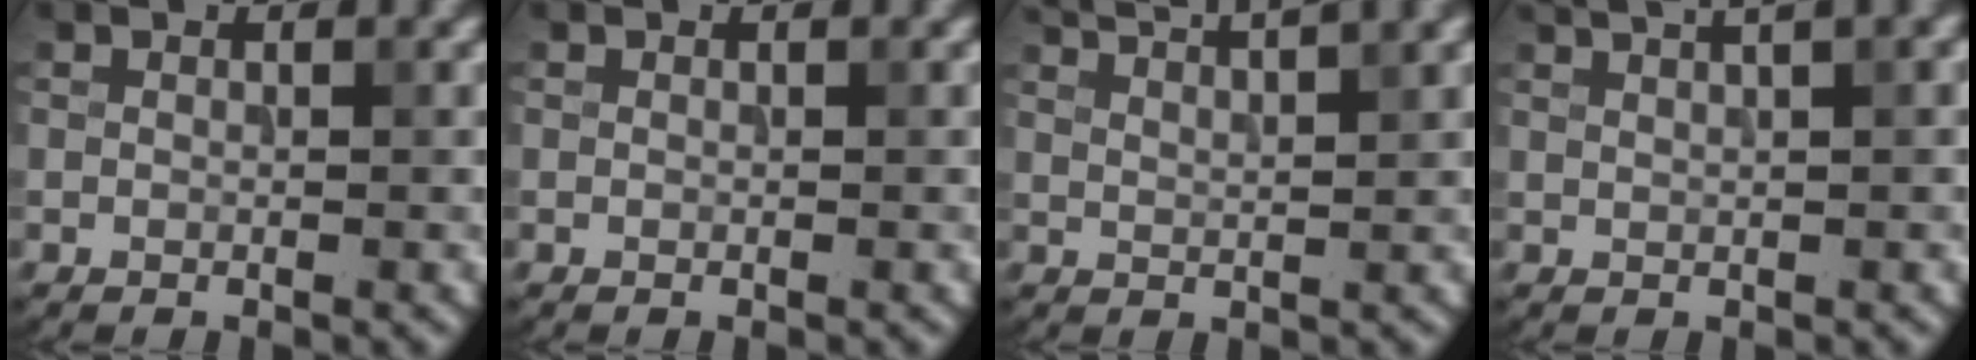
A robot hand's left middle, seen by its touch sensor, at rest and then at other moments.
{"total": 0.0}
{"total": 6.6, "force": [5.2, 1.1, 3.8], "torque": [-0.044, 0.032, 0.056]}
{"total": 5.1, "force": [3.4, 1.0, 3.7], "torque": [-0.047, 0.027, 0.041]}